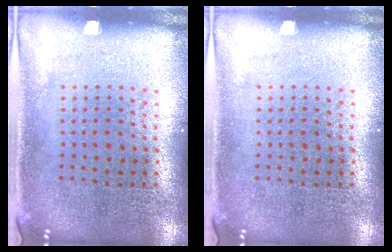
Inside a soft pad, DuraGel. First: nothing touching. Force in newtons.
{"total": 0.0}